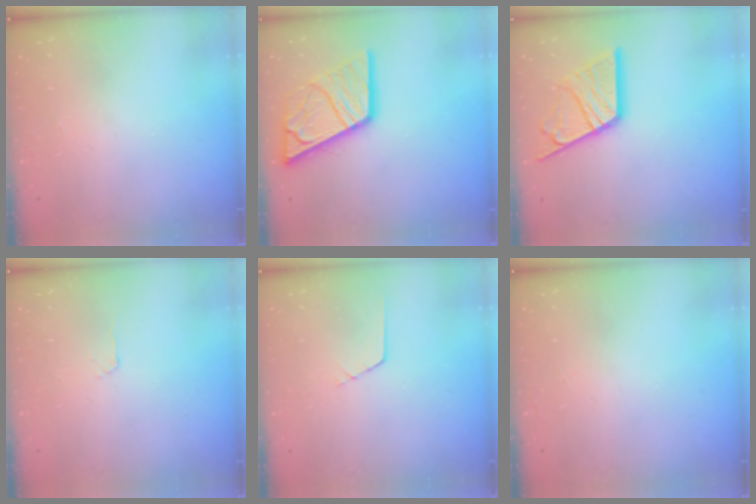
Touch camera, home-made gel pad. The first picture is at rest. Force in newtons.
{"total": 17.5, "press": 17.4, "slide": 2.0}
{"total": 15.4, "press": 15.3, "slide": 1.4}
{"total": 2.5, "press": 2.5, "slide": 0.3}
{"total": 0.6, "press": 0.6, "slide": 0.2}
{"total": 0.0}